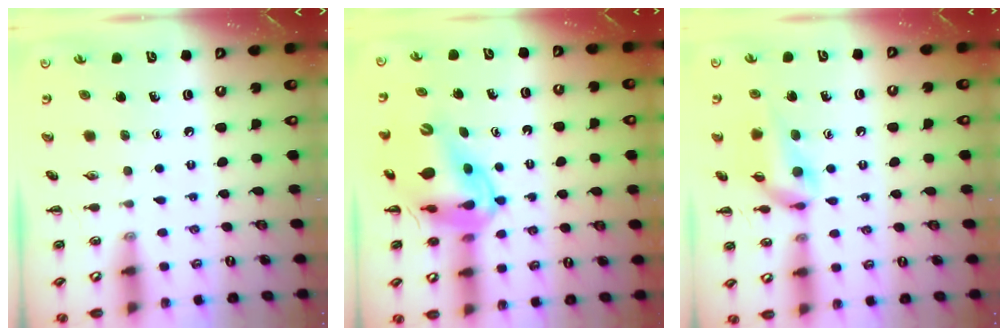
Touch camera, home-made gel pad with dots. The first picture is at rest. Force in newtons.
{"total": 13.4, "press": 12.7, "slide": 4.3}
{"total": 13.2, "press": 13.0, "slide": 2.1}